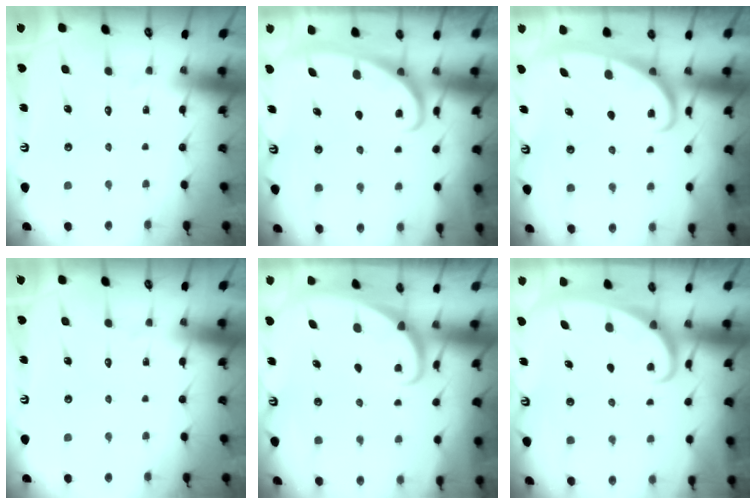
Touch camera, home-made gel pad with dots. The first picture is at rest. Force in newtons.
{"total": 2.8, "press": 2.8, "slide": 0.4}
{"total": 2.6, "press": 2.6, "slide": 0.4}
{"total": 0.0}
{"total": 1.7, "press": 1.7, "slide": 0.1}
{"total": 2.1, "press": 2.1, "slide": 0.0}